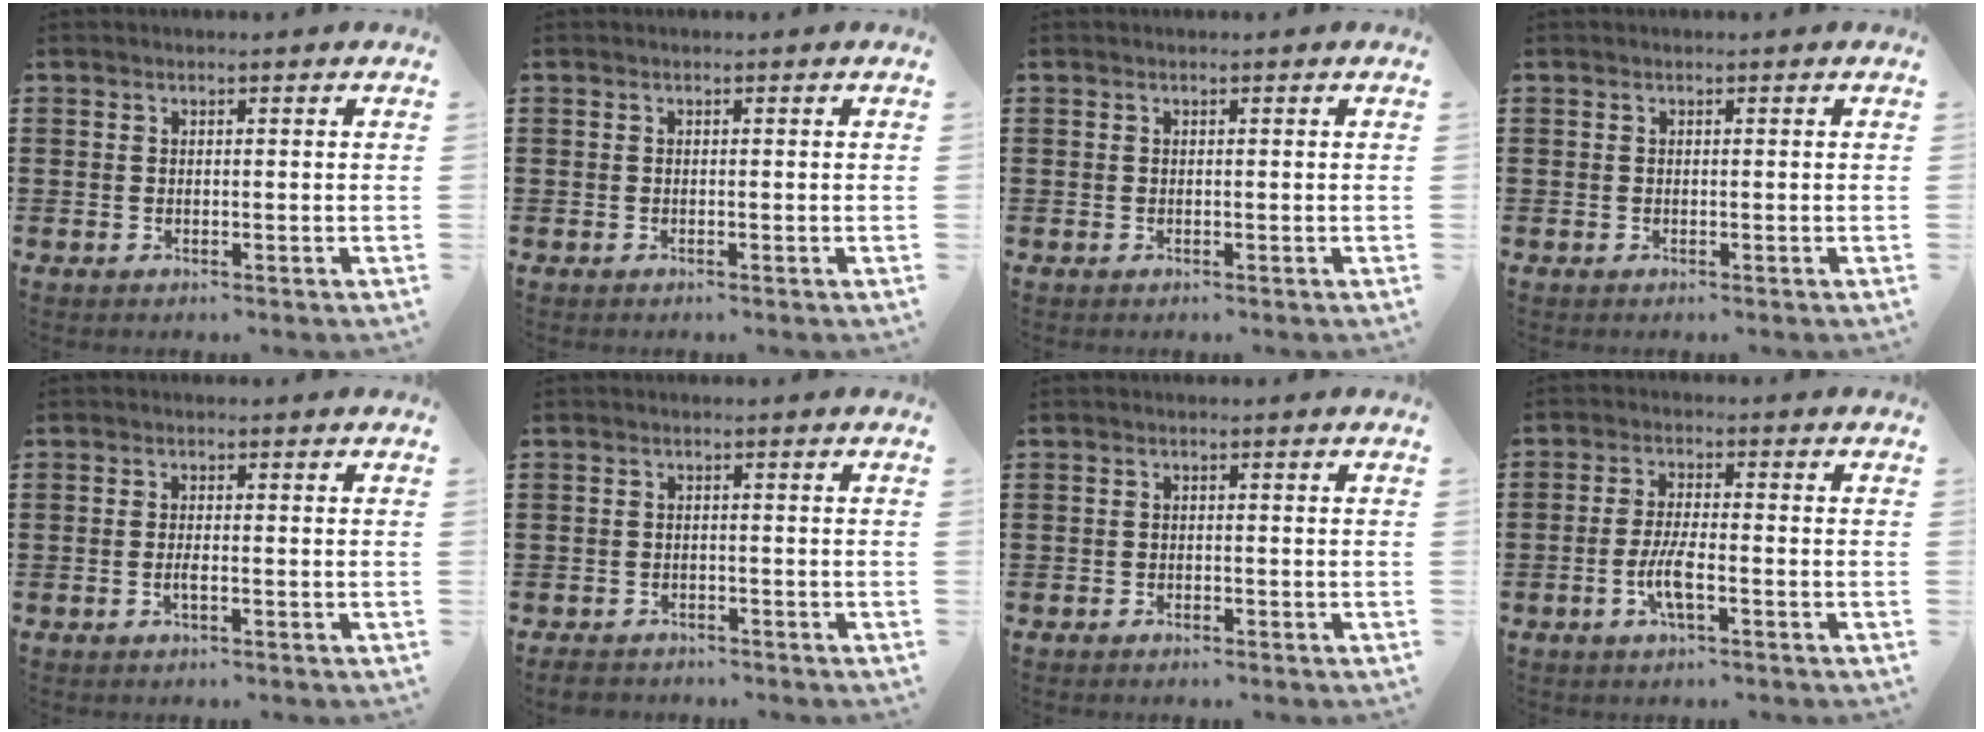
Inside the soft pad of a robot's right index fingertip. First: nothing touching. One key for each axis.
{"total": 0.0}
{"total": 0.0}
{"total": 0.0}
{"total": 1.5, "fx": -0.5, "fy": 0.3, "fz": 1.4, "tx": -0.035, "ty": -0.003, "tz": -0.012}
{"total": 1.7, "fx": -1.6, "fy": 0.6, "fz": 0.2, "tx": -0.015, "ty": 0.002, "tz": -0.036}
{"total": 0.7, "fx": -0.6, "fy": 0.3, "fz": 0.0, "tx": -0.002, "ty": 0.002, "tz": -0.014}
{"total": 4.8, "fx": -1.8, "fy": 1.0, "fz": 4.3, "tx": -0.100, "ty": -0.007, "tz": -0.041}